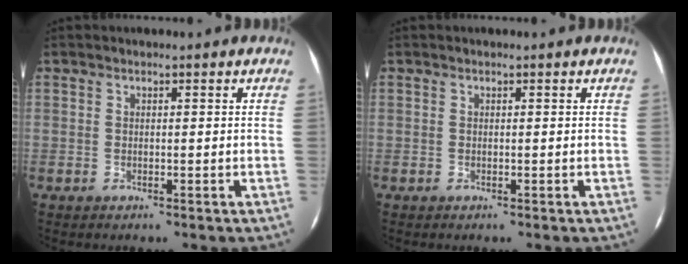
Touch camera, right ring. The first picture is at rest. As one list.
[{"total": 0.0}]